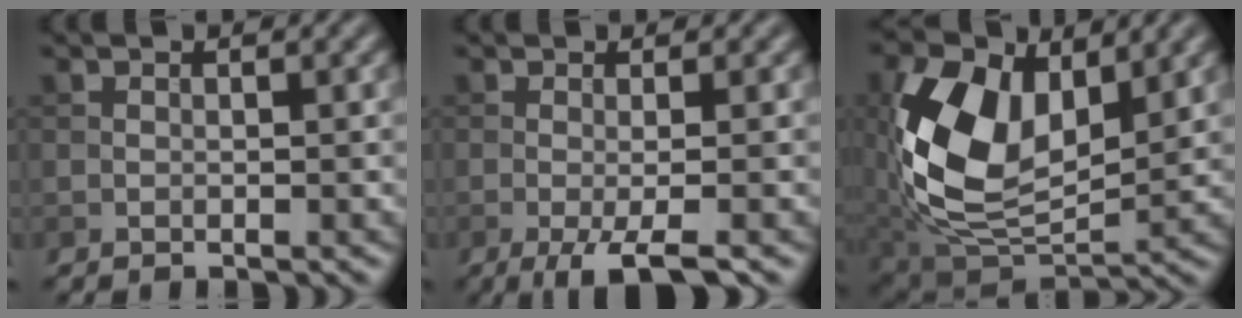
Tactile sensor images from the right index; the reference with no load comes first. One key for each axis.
{"total": 3.9, "fx": -1.6, "fy": 0.7, "fz": 3.5, "tx": -0.055, "ty": 0.001, "tz": -0.035}
{"total": 11.9, "fx": 2.4, "fy": 7.3, "fz": 9.1, "tx": -0.194, "ty": -0.002, "tz": 0.038}